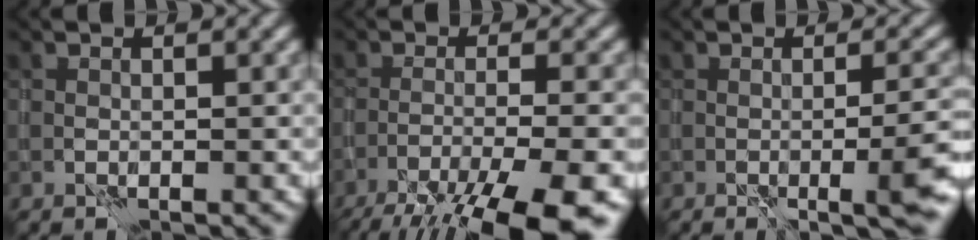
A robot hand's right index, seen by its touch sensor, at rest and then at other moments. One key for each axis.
{"total": 11.0, "fx": -7.8, "fy": 1.8, "fz": 7.5, "tx": -0.115, "ty": -0.019, "tz": -0.117}
{"total": 5.2, "fx": -1.4, "fy": 1.5, "fz": 4.8, "tx": -0.060, "ty": -0.004, "tz": -0.016}